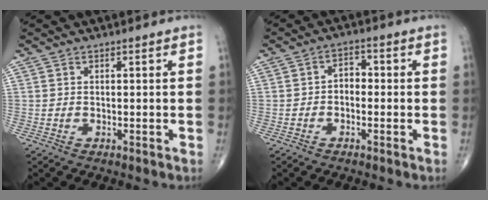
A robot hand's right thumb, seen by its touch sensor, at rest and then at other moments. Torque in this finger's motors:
{"motor_torque": [-0.15, 0.22, 0.20, 0.25, 0.05]}